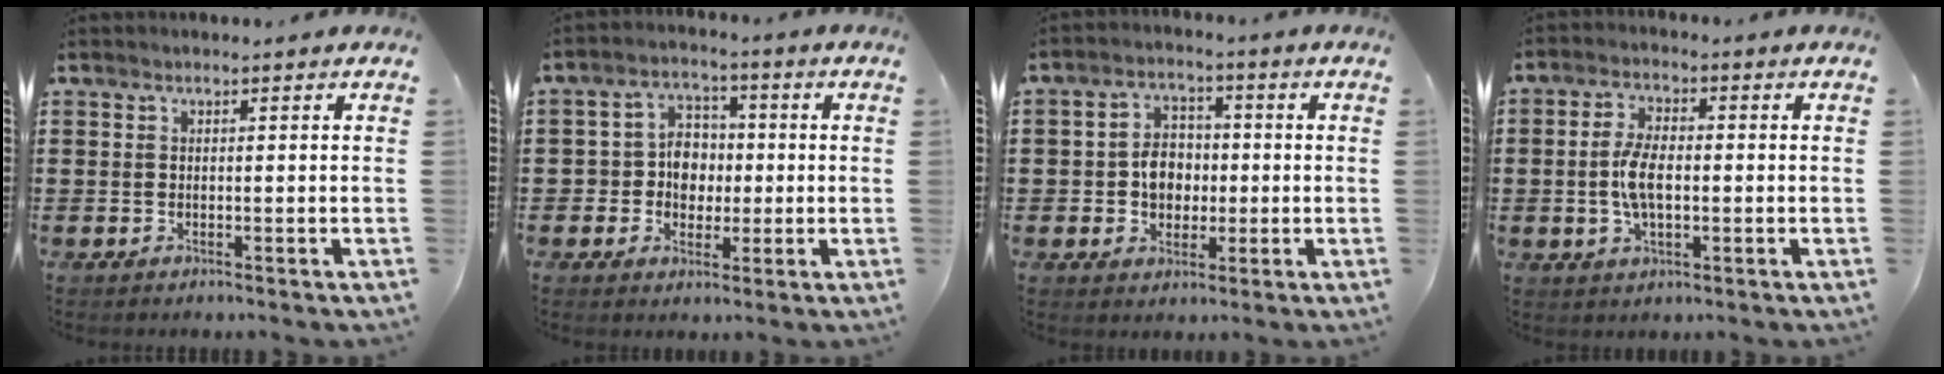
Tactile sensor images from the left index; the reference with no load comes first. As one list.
[{"total": 5.6, "force": [-0.4, 5.2, 2.1], "torque": [-0.059, 0.016, -0.011]}, {"total": 5.7, "force": [-0.4, 4.5, 3.4], "torque": [-0.067, 0.011, -0.013]}, {"total": 5.9, "force": [-0.5, 2.7, 5.2], "torque": [-0.116, 0.001, -0.015]}]